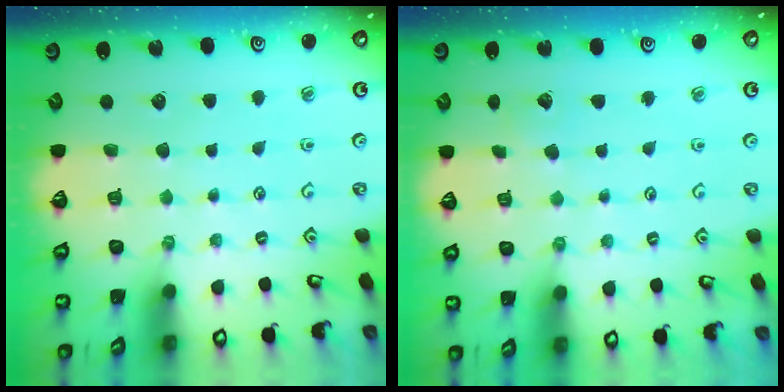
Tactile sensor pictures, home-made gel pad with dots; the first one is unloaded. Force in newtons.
{"total": 2.7, "press": 2.7, "slide": 0.2}